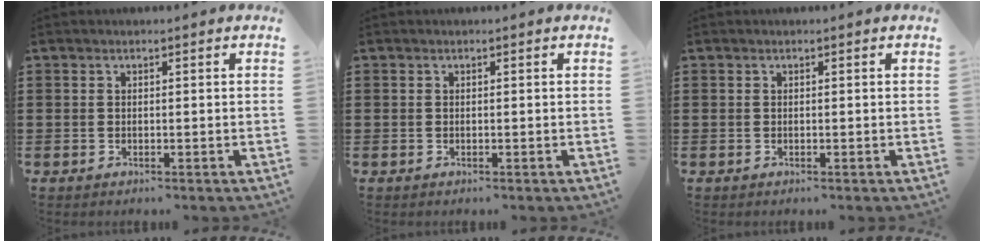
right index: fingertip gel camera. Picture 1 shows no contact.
{"total": 0.0}
{"total": 0.0}